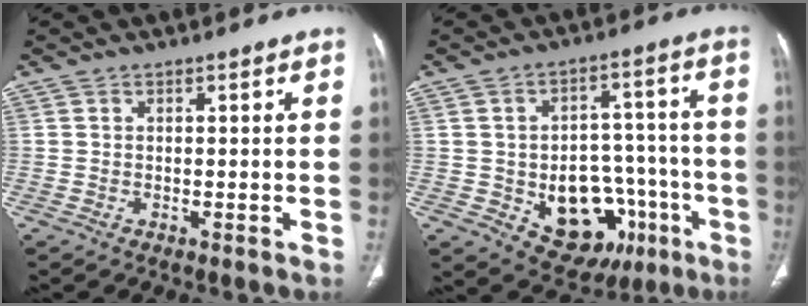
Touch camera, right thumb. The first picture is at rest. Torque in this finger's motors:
{"motor_torque": [2.07, 0.84, 0.63, -0.93, 0.09]}